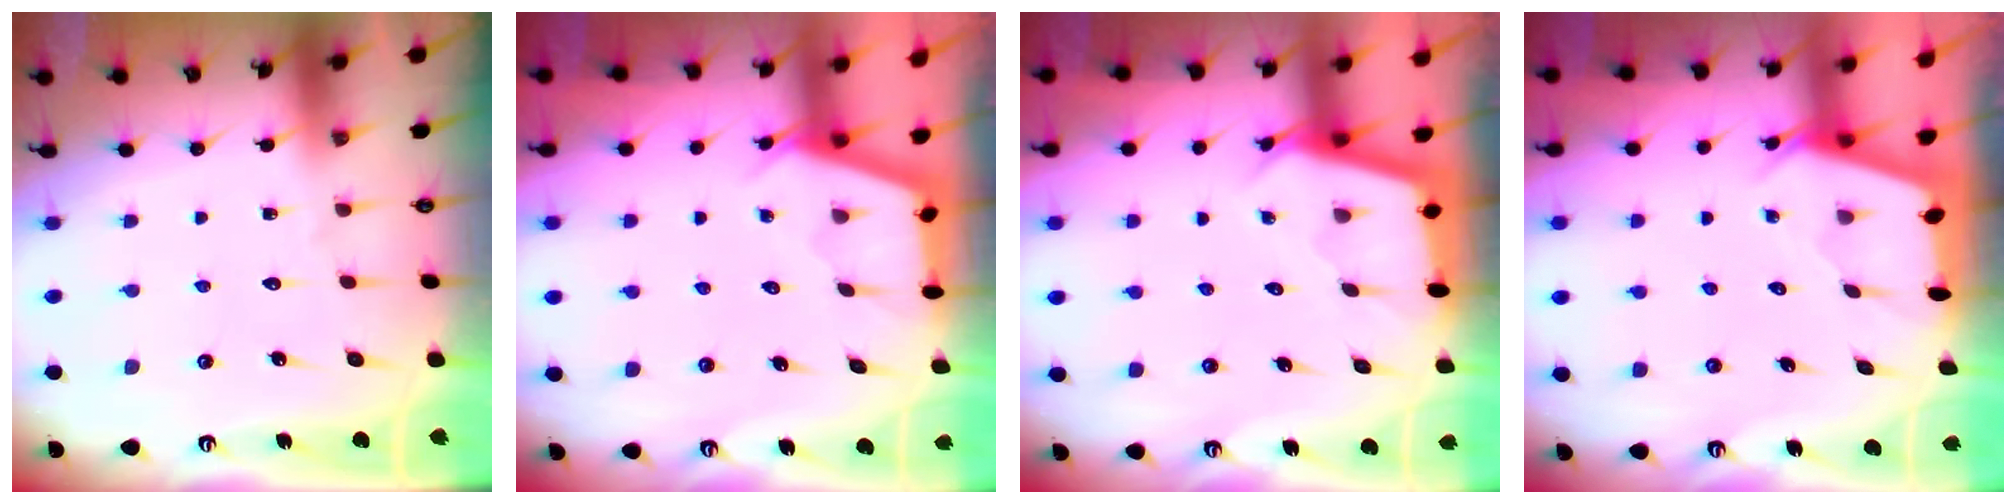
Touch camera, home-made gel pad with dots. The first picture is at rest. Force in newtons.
{"total": 2.8, "press": 2.8, "slide": 0.3}
{"total": 2.4, "press": 2.4, "slide": 0.1}
{"total": 2.4, "press": 2.4, "slide": 0.2}